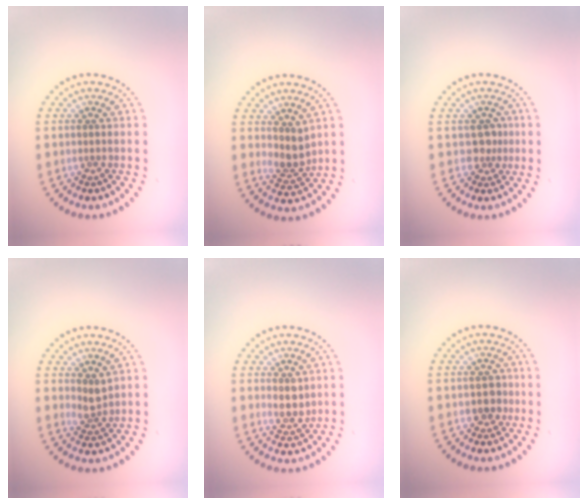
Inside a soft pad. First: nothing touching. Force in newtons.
{"total": 2.5, "press": 1.9, "slide": 1.6}
{"total": 1.7, "press": 1.3, "slide": 1.1}
{"total": 1.8, "press": 1.3, "slide": 1.1}
{"total": 2.3, "press": 2.0, "slide": 1.0}
{"total": 1.8, "press": 1.7, "slide": 0.7}